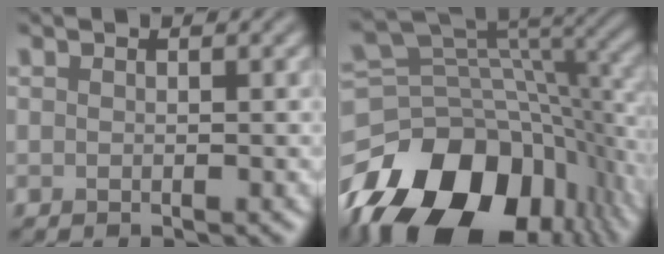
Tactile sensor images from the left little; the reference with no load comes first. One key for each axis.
{"total": 16.0, "fx": -8.7, "fy": 9.6, "fz": 9.5, "tx": -0.186, "ty": -0.001, "tz": -0.149}